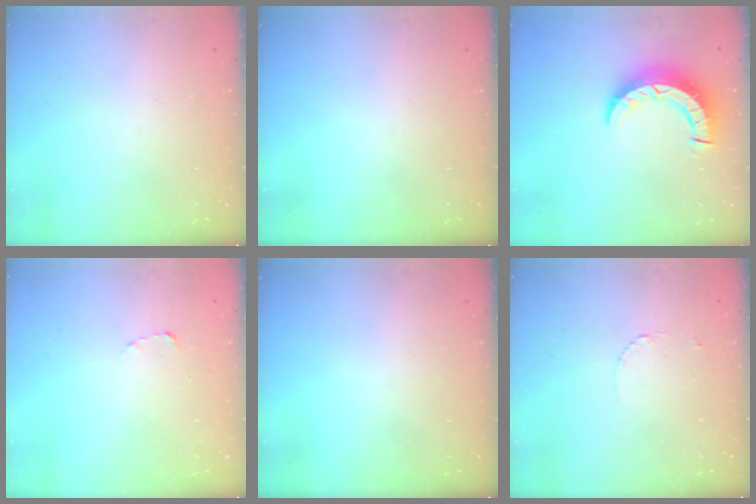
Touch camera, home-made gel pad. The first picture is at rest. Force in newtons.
{"total": 0.0}
{"total": 8.2, "press": 8.1, "slide": 0.8}
{"total": 1.8, "press": 1.7, "slide": 0.3}
{"total": 0.0}
{"total": 1.6, "press": 1.6, "slide": 0.2}